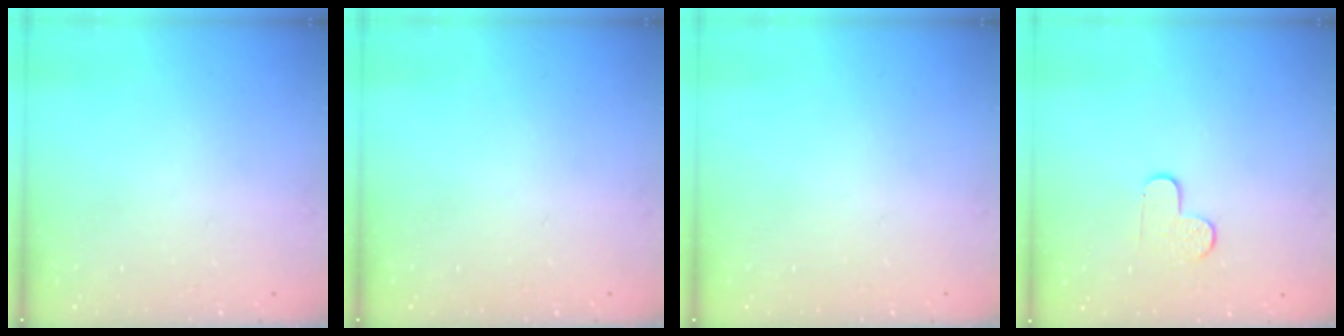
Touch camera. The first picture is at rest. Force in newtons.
{"total": 0.0}
{"total": 0.0}
{"total": 4.6, "press": 4.5, "slide": 0.5}